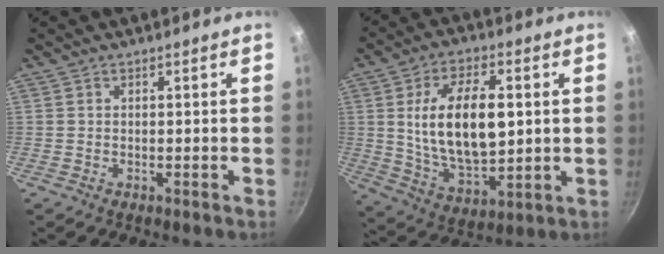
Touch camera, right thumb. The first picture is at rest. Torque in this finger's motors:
{"motor_torque": [-0.40, 1.11, 0.58, 0.50, 0.19]}